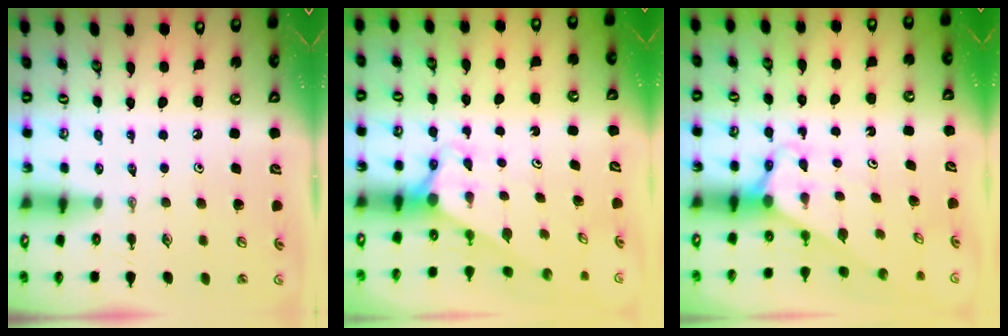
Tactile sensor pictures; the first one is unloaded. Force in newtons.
{"total": 2.8, "press": 2.8, "slide": 0.0}
{"total": 2.8, "press": 2.8, "slide": 0.1}